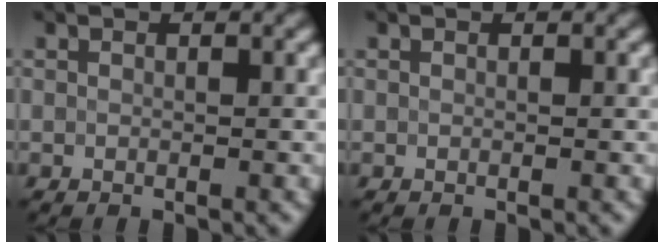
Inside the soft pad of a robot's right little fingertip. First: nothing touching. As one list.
[{"total": 0.0}]